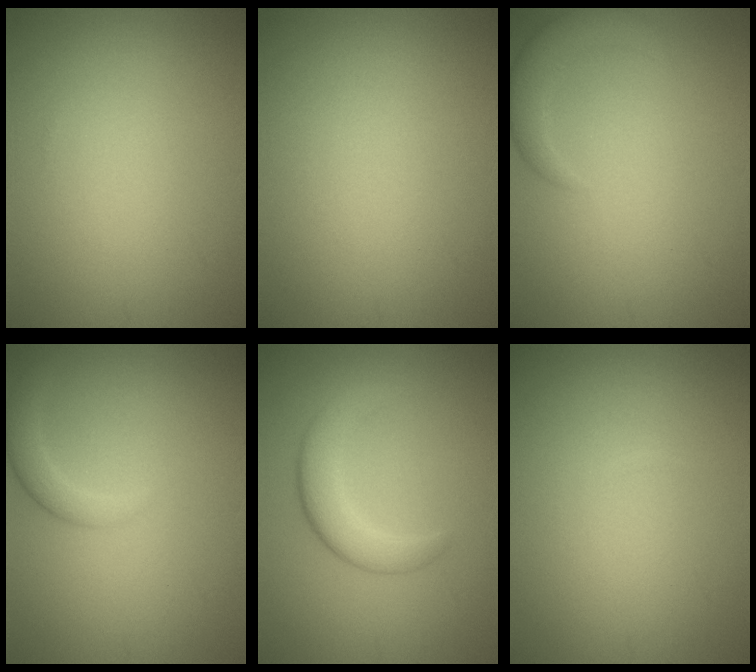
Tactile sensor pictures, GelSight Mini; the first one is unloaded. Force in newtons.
{"total": 0.0}
{"total": 2.9, "press": 2.9, "slide": 0.3}
{"total": 1.8, "press": 1.8, "slide": 0.1}
{"total": 3.8, "press": 3.8, "slide": 0.1}
{"total": 0.0}